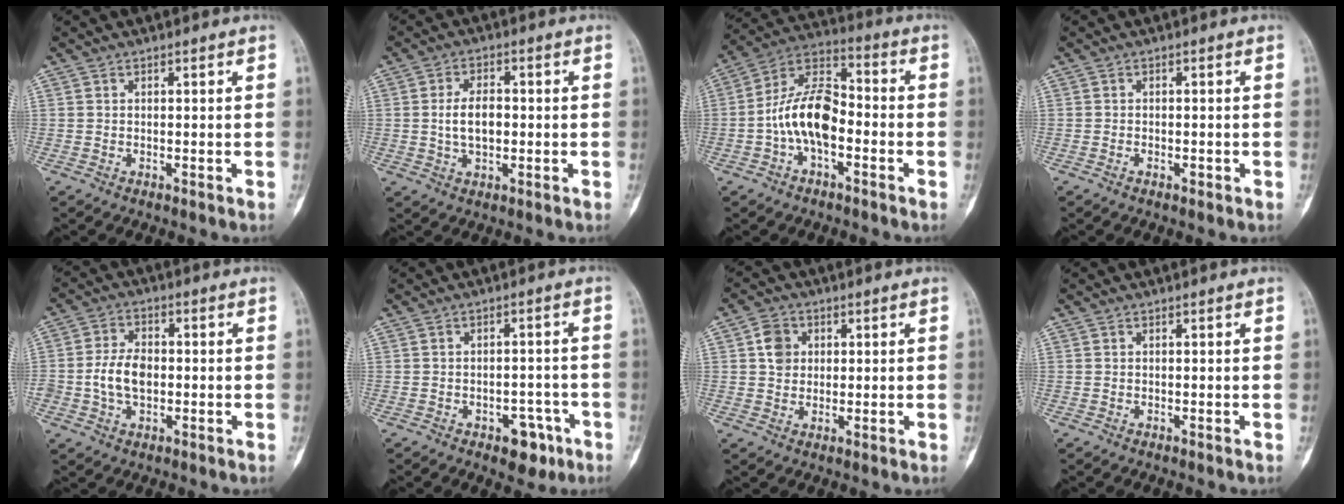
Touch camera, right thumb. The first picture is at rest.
{"total": 6.2, "force": [-0.3, 3.5, 5.1], "torque": [-0.090, 0.009, -0.006]}
{"total": 13.0, "force": [-2.9, 7.1, 10.5], "torque": [-0.185, 0.047, -0.062]}
{"total": 1.0, "force": [-0.6, 0.5, 0.6], "torque": [-0.009, 0.007, -0.010]}
{"total": 7.4, "force": [-1.1, 4.8, 5.5], "torque": [-0.098, 0.015, -0.022]}
{"total": 6.1, "force": [-3.3, 3.6, 3.7], "torque": [-0.017, 0.024, -0.039]}
{"total": 4.8, "force": [1.2, 4.1, 2.3], "torque": [-0.019, -0.002, 0.015]}
{"total": 0.0}